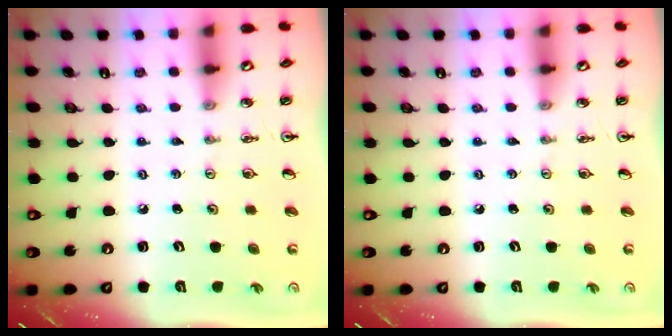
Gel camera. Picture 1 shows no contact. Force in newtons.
{"total": 0.0}